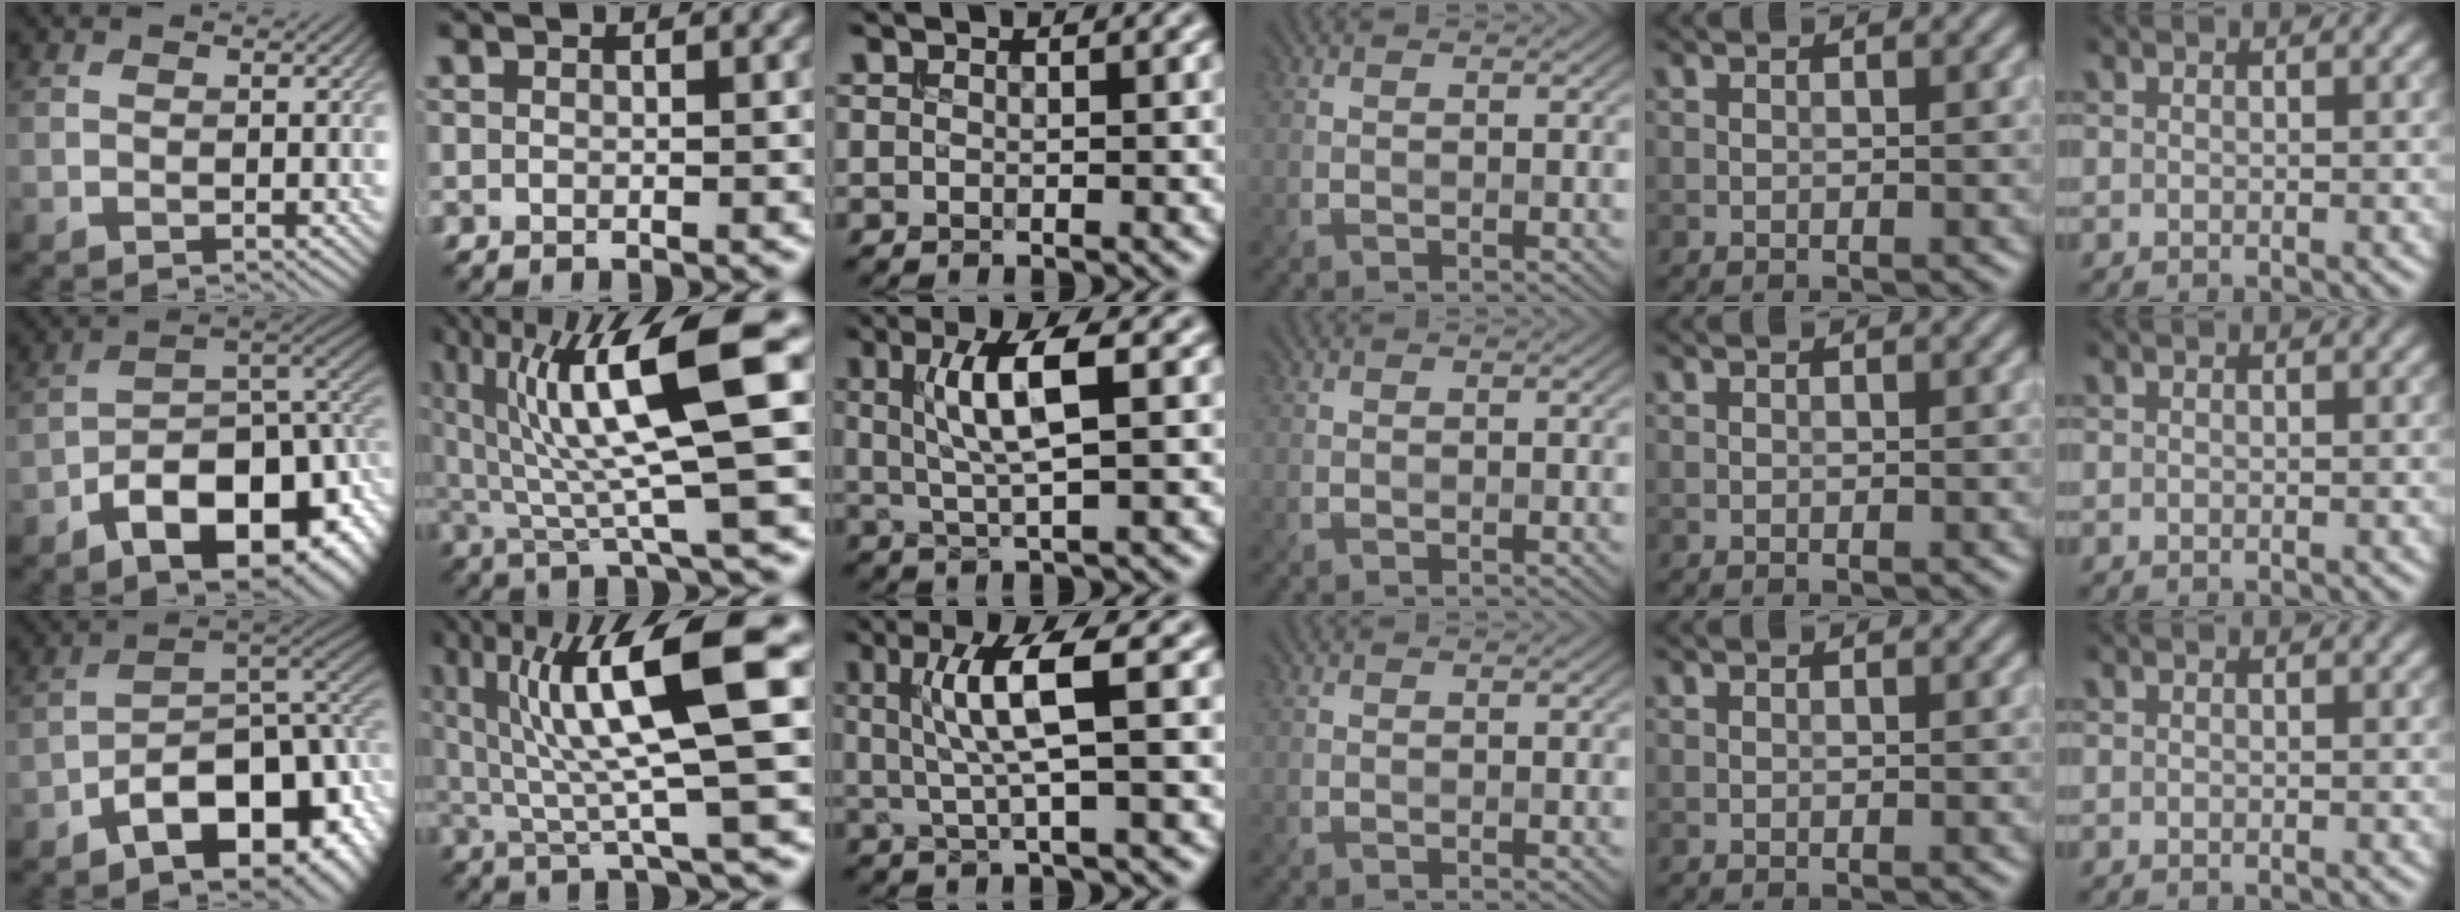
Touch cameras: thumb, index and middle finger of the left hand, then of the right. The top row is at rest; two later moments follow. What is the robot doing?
{"motion": "extract", "object": "bucket"}